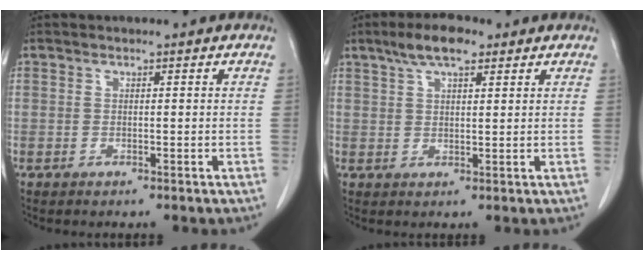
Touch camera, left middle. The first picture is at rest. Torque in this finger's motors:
{"motor_torque": [0.61, -0.54, 0.00, 0.04]}